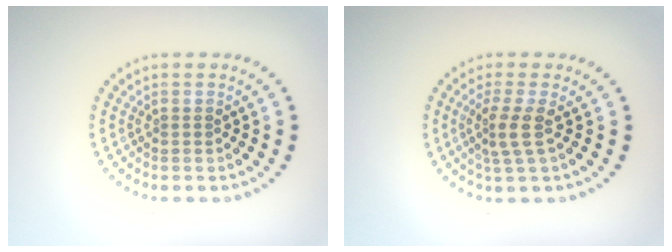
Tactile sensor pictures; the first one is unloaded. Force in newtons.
{"total": 2.3, "press": 1.7, "slide": 1.6}